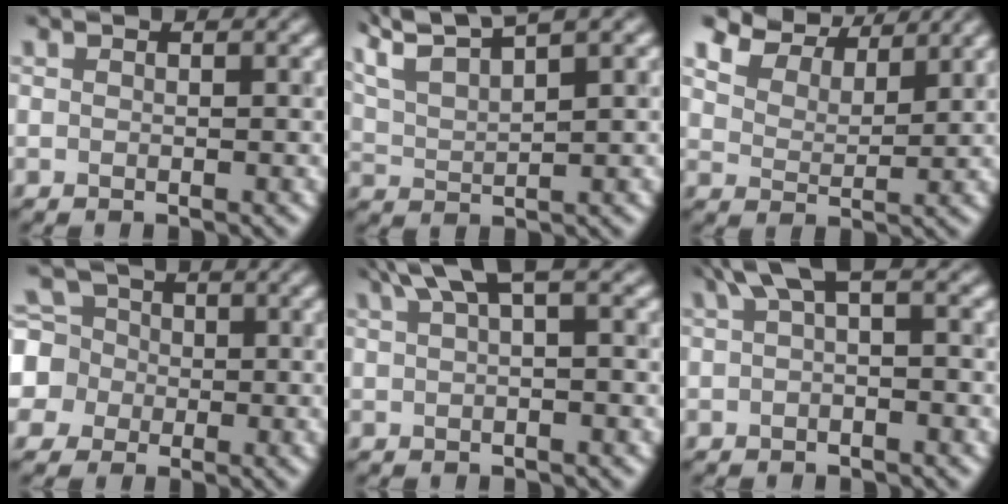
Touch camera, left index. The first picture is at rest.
{"total": 8.7, "force": [7.0, 1.6, 4.9], "torque": [-0.087, 0.030, 0.096]}
{"total": 6.9, "force": [6.1, 2.2, 2.3], "torque": [-0.059, 0.002, 0.111]}
{"total": 6.7, "force": [0.3, 6.3, 2.0], "torque": [-0.057, 0.039, -0.035]}
{"total": 3.3, "force": [1.8, 0.5, 2.7], "torque": [-0.036, 0.013, 0.033]}
{"total": 2.5, "force": [0.8, 0.4, 2.3], "torque": [-0.038, 0.011, 0.014]}